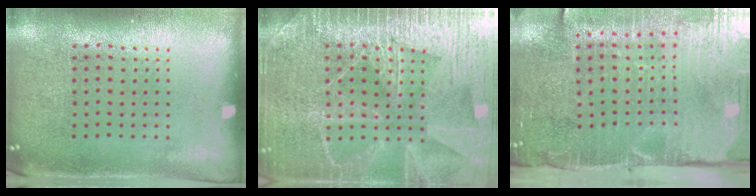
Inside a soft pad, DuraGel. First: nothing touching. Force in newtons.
{"total": 6.3, "press": 6.3, "slide": 0.7}
{"total": 4.7, "press": 3.8, "slide": 2.7}